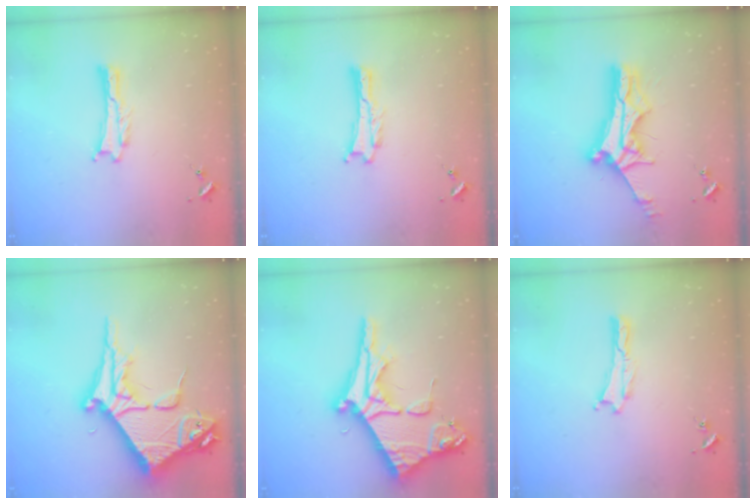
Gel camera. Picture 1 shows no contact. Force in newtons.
{"total": 0.0}
{"total": 10.9, "press": 10.8, "slide": 0.9}
{"total": 15.7, "press": 15.6, "slide": 1.7}
{"total": 11.6, "press": 11.6, "slide": 1.3}
{"total": 0.0}